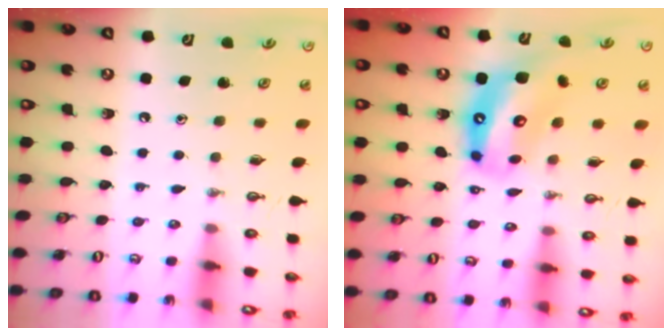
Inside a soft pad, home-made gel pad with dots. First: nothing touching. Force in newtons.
{"total": 12.6, "press": 12.5, "slide": 1.5}